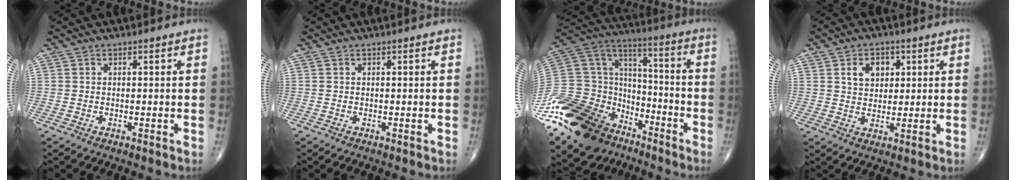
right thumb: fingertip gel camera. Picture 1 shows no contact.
{"total": 0.0}
{"total": 30.2, "force": [-18.4, 17.9, 15.9], "torque": [-0.365, 0.051, -0.329]}
{"total": 6.1, "force": [2.1, 4.4, 3.6], "torque": [-0.029, -0.009, 0.034]}